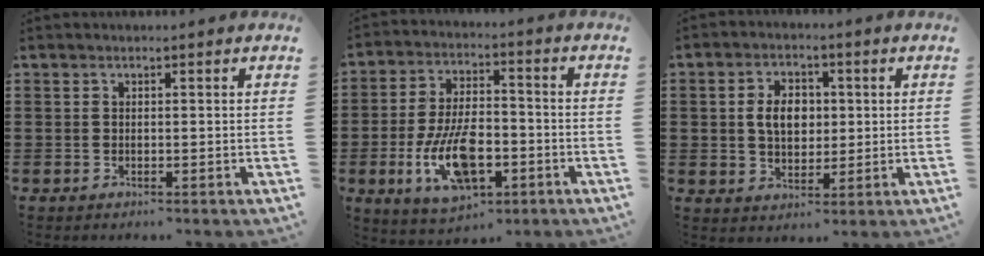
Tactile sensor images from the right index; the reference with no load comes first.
{"total": 12.1, "force": [-4.1, 5.8, 9.9], "torque": [-0.208, 0.000, -0.072]}
{"total": 5.5, "force": [0.4, 3.8, 4.0], "torque": [-0.080, 0.005, -0.002]}